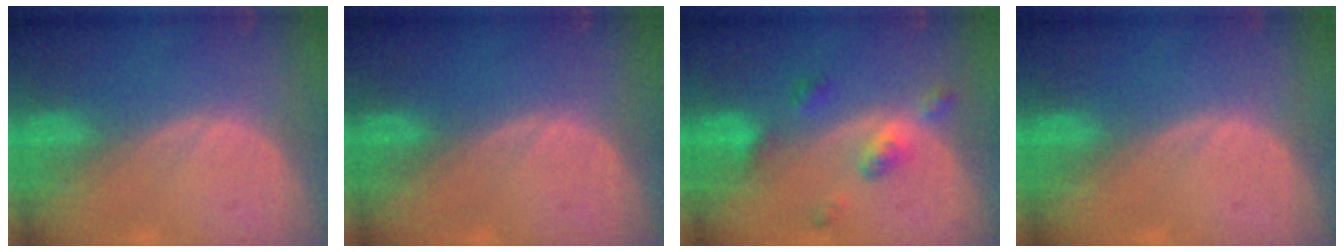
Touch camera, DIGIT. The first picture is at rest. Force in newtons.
{"total": 0.0}
{"total": 5.1, "press": 4.6, "slide": 2.2}
{"total": 0.0}